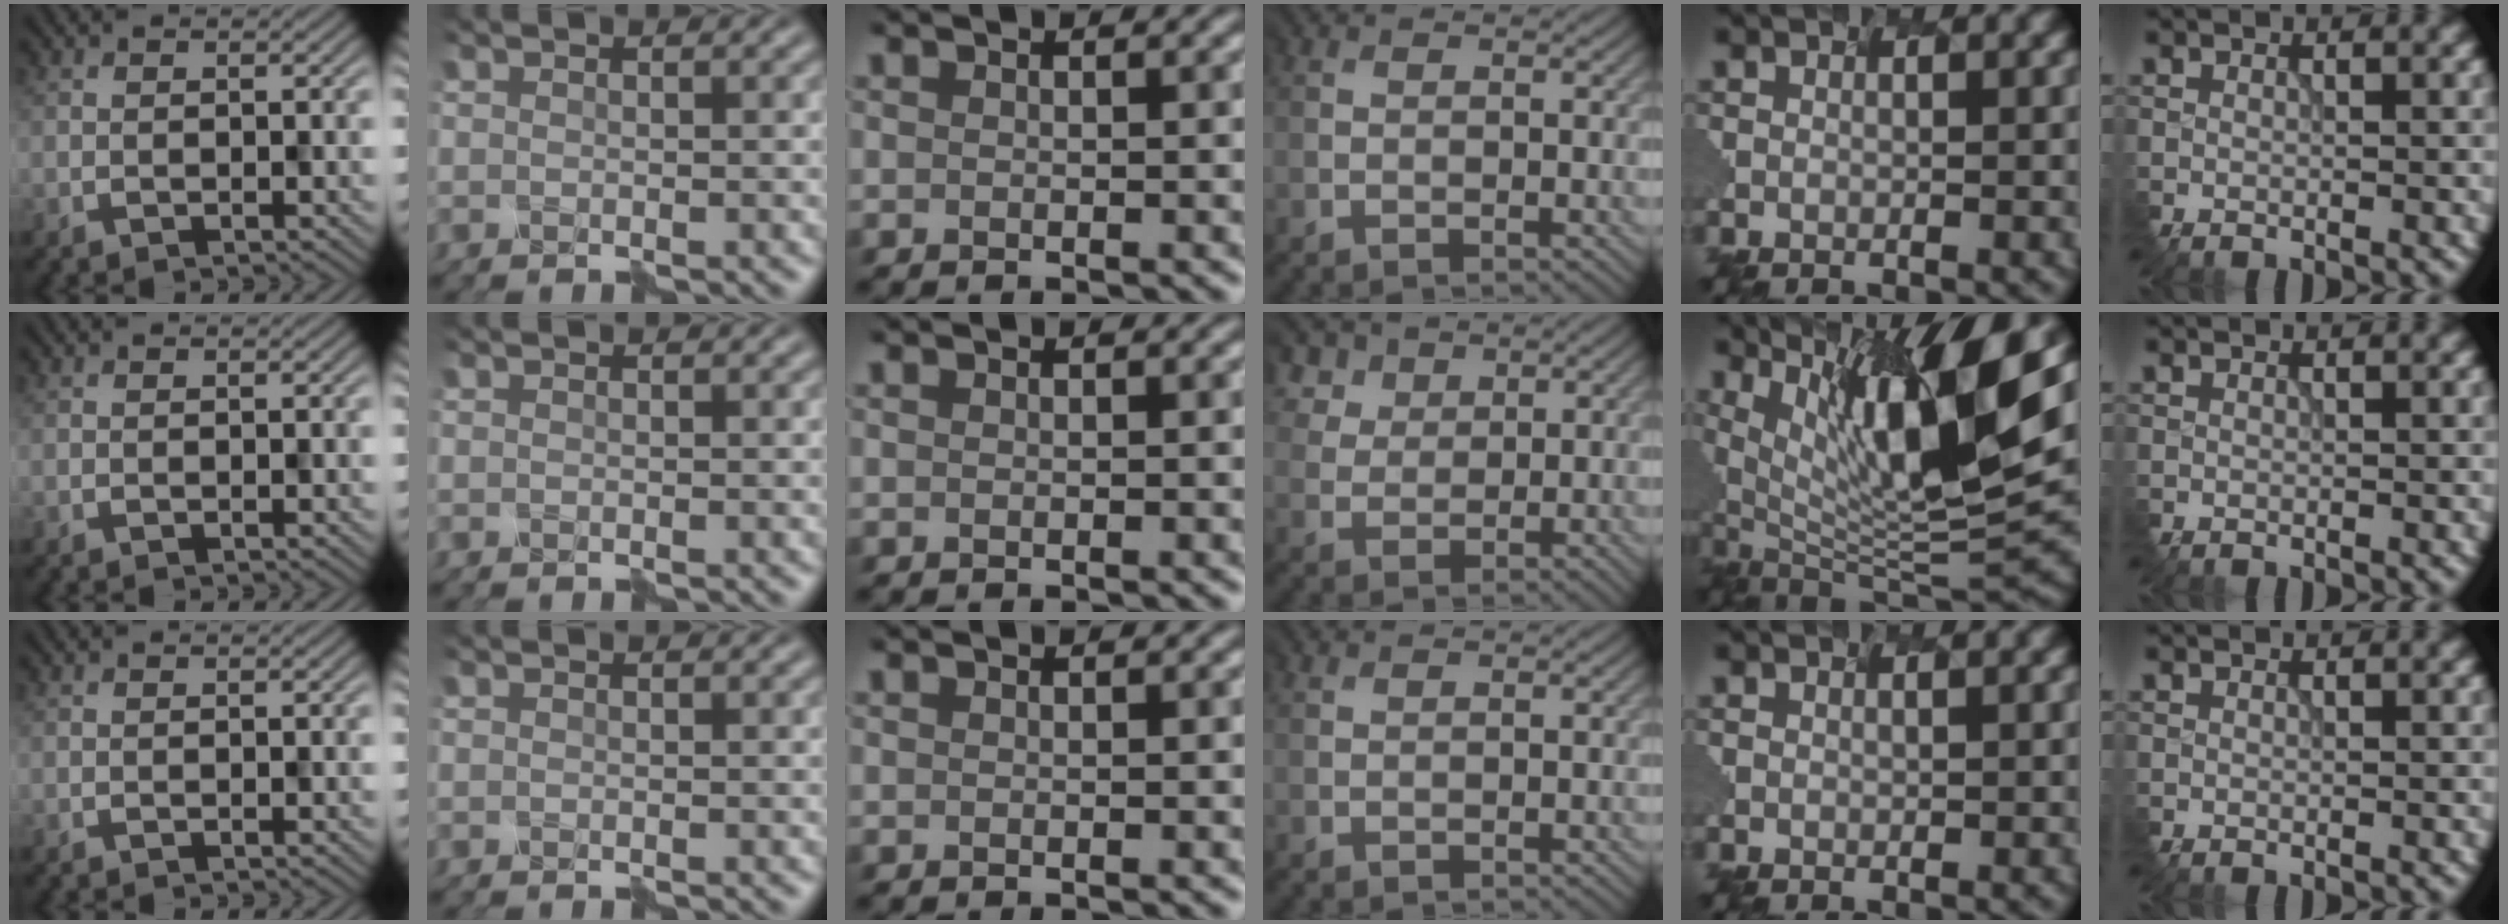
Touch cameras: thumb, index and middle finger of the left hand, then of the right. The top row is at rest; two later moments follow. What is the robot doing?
{"motion": "disassemble", "object": "velcro strap"}